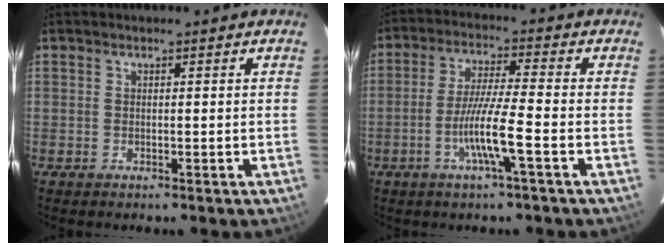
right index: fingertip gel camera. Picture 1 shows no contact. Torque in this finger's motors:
{"motor_torque": [1.33, -0.57, 0.66, 0.17]}